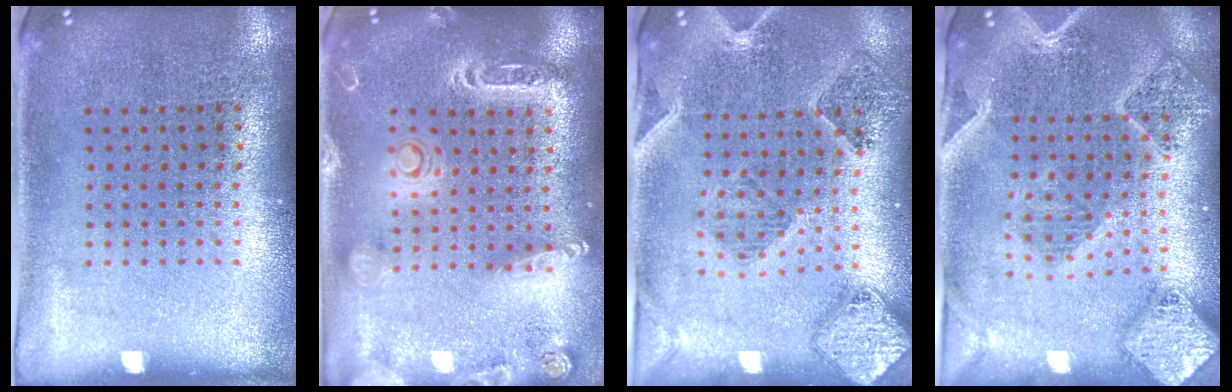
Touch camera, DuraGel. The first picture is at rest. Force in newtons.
{"total": 2.0, "press": 1.9, "slide": 0.6}
{"total": 1.6, "press": 1.6, "slide": 0.3}
{"total": 2.8, "press": 2.4, "slide": 1.3}